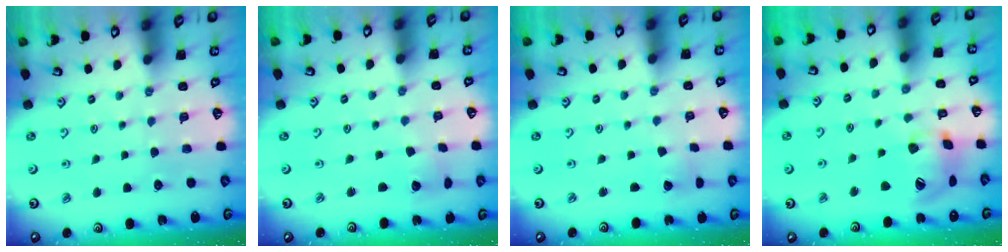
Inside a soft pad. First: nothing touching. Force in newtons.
{"total": 2.9, "press": 2.9, "slide": 0.2}
{"total": 2.1, "press": 2.1, "slide": 0.2}
{"total": 16.0, "press": 15.9, "slide": 2.3}